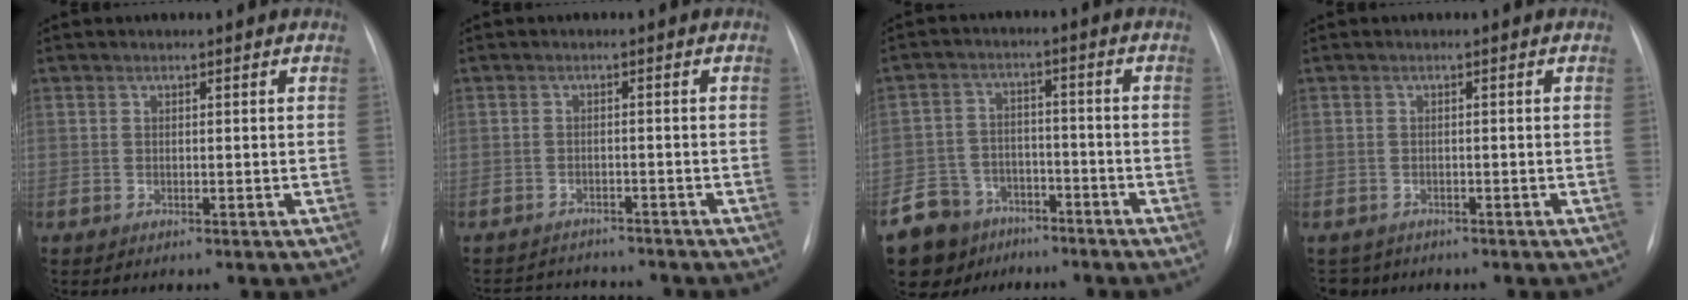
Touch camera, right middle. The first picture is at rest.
{"total": 6.3, "force": [-6.1, 1.2, 0.8], "torque": [-0.010, 0.006, -0.086]}
{"total": 10.1, "force": [-6.9, 7.2, 1.5], "torque": [-0.043, 0.018, -0.111]}
{"total": 2.4, "force": [-1.9, 1.5, -0.3], "torque": [0.002, 0.001, -0.030]}